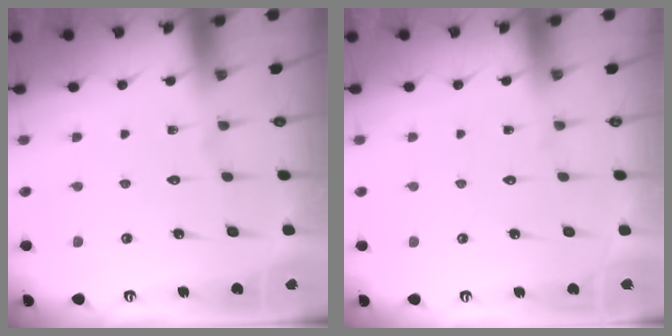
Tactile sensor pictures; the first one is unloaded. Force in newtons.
{"total": 0.0}